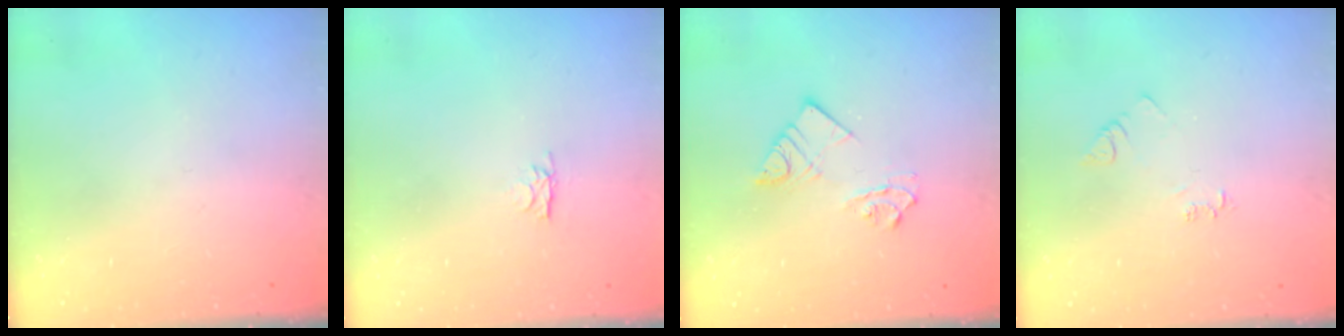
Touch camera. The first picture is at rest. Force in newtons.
{"total": 2.8, "press": 2.7, "slide": 0.4}
{"total": 7.1, "press": 7.1, "slide": 0.2}
{"total": 3.9, "press": 3.9, "slide": 0.5}